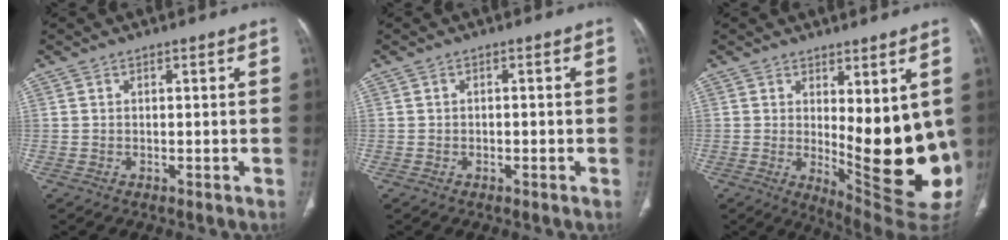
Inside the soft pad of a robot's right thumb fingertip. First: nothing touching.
{"total": 0.7, "force": [-0.3, 0.5, 0.5], "torque": [-0.006, 0.002, -0.005]}
{"total": 17.4, "force": [0.0, 5.9, 16.4], "torque": [-0.196, -0.041, 0.020]}